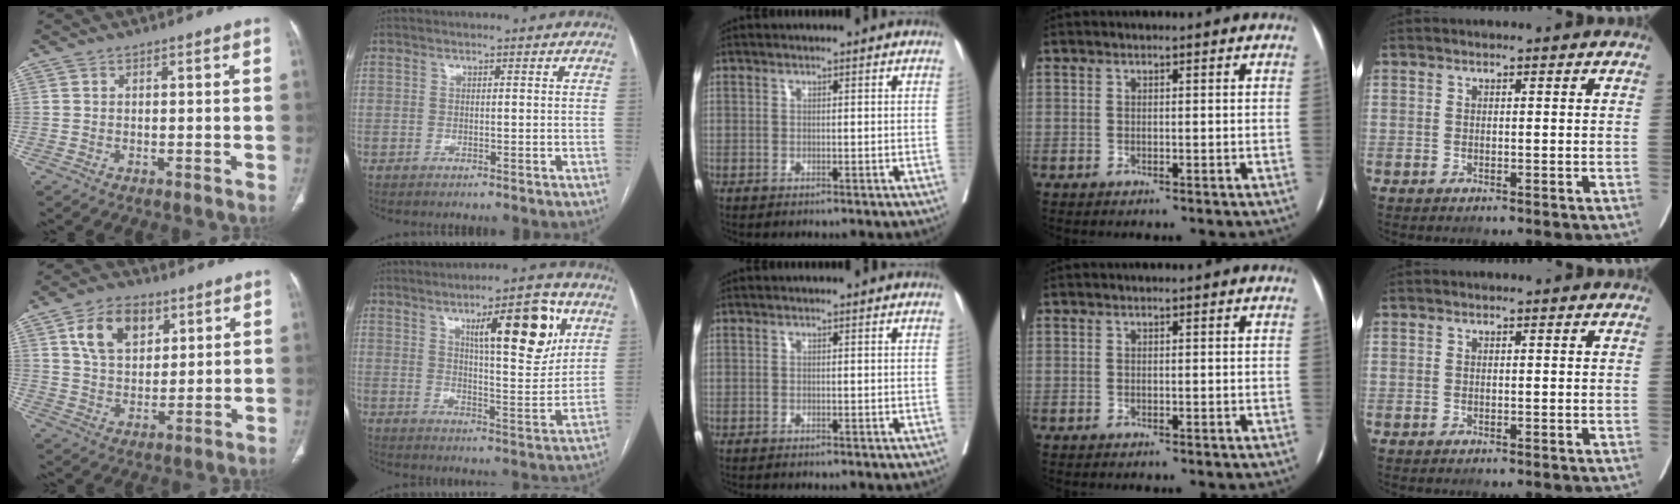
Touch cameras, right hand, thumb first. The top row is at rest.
{"thumb": {"total": 11.1, "force": [4.9, 7.1, 7.0], "torque": [-0.095, -0.014, 0.089]}, "index": {"total": 13.1, "force": [5.9, 2.8, 11.4], "torque": [-0.164, 0.001, 0.087]}, "middle": {"total": 0.8, "force": [-0.7, 0.1, 0.2], "torque": [-0.004, -0.001, -0.013]}}